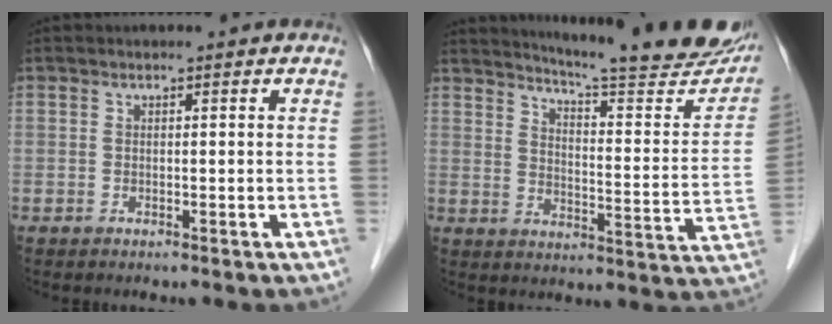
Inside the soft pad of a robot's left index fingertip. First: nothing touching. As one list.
[{"total": 22.2, "force": [20.1, 1.7, 9.1], "torque": [-0.127, -0.080, 0.247]}]